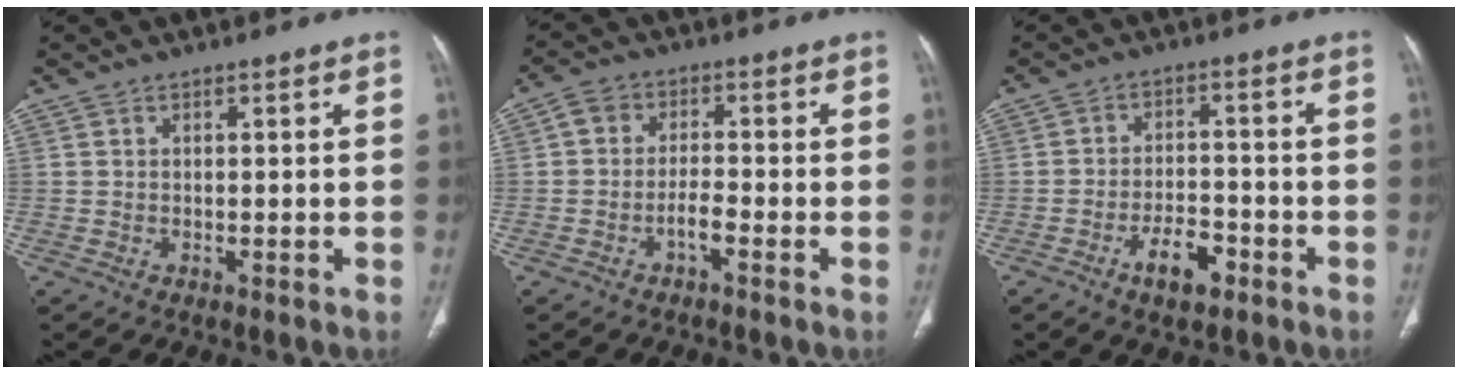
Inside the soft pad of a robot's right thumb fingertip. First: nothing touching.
{"total": 4.4, "force": [-2.0, 2.4, 3.1], "torque": [-0.051, 0.019, -0.044]}
{"total": 6.6, "force": [-3.8, 3.1, 4.4], "torque": [-0.069, 0.026, -0.062]}